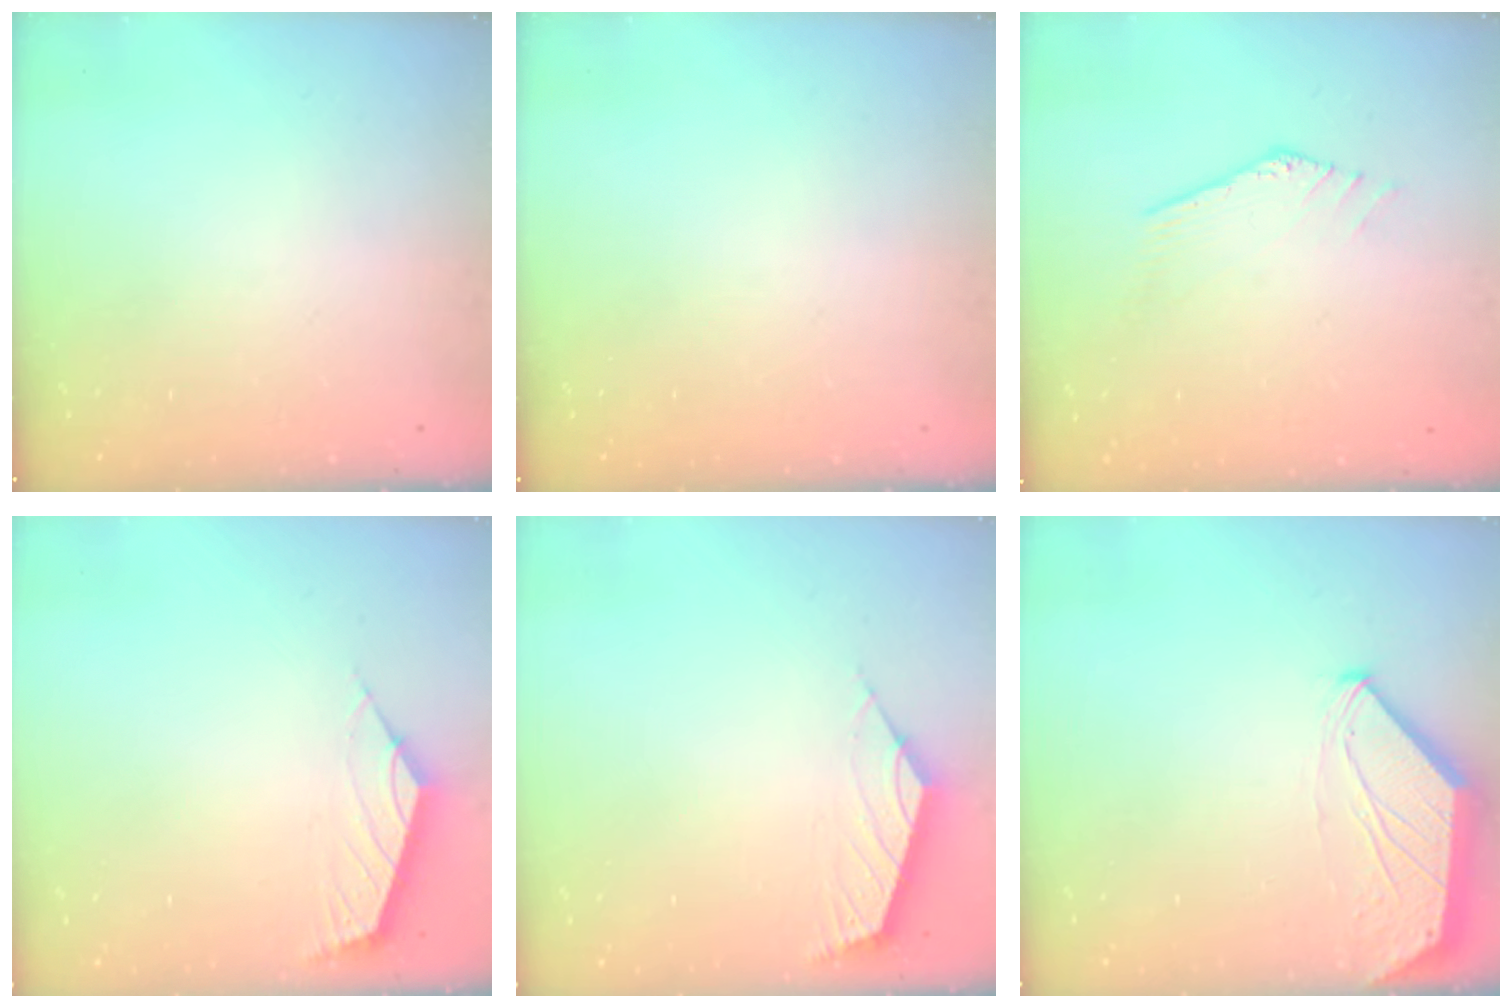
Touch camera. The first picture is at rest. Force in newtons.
{"total": 0.0}
{"total": 0.5, "press": 0.4, "slide": 0.3}
{"total": 2.4, "press": 2.3, "slide": 0.6}
{"total": 2.7, "press": 2.6, "slide": 0.7}
{"total": 0.0}